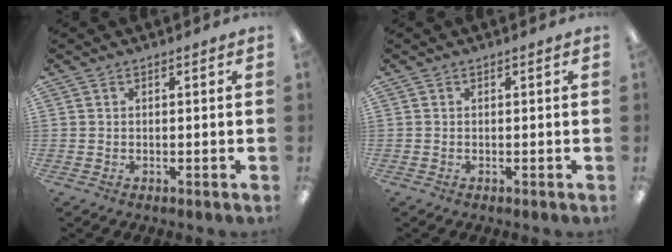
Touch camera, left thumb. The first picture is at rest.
{"total": 0.0}